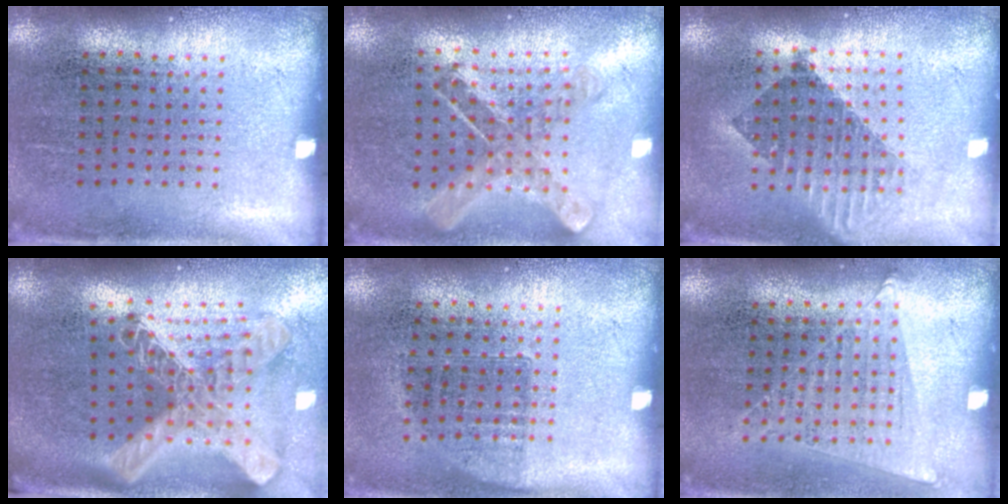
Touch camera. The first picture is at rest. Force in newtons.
{"total": 0.8, "press": 0.8, "slide": 0.2}
{"total": 1.6, "press": 1.4, "slide": 0.9}
{"total": 2.9, "press": 2.1, "slide": 2.0}
{"total": 0.7, "press": 0.6, "slide": 0.4}
{"total": 1.1, "press": 1.0, "slide": 0.4}